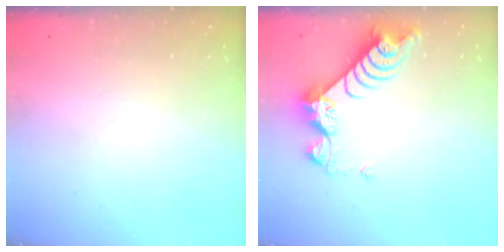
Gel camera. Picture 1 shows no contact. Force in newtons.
{"total": 8.8, "press": 8.7, "slide": 0.9}